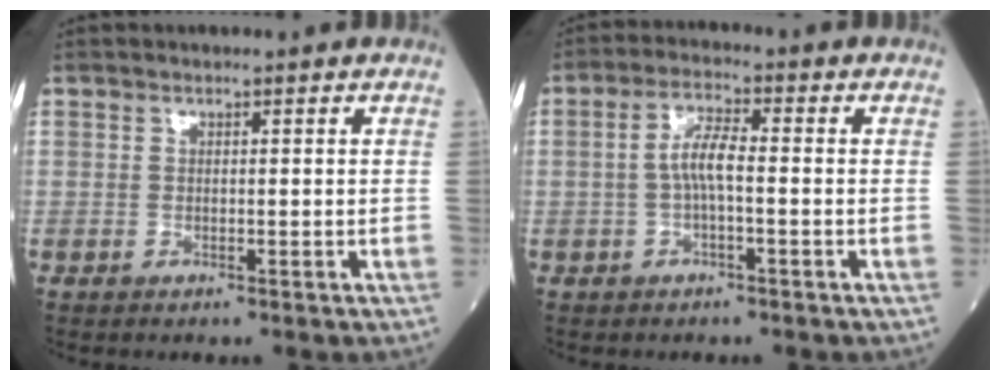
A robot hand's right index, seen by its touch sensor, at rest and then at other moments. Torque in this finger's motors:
{"motor_torque": [0.21, -0.07, 0.36, 0.13]}